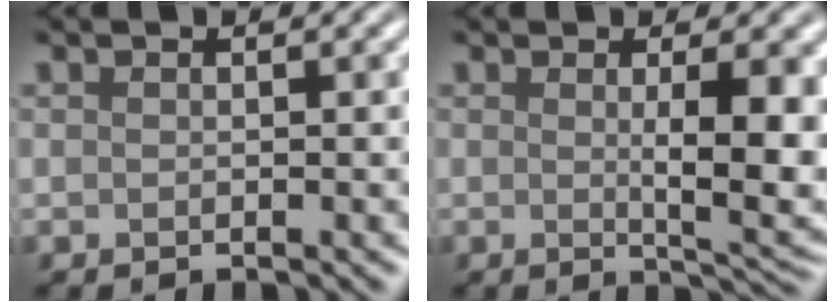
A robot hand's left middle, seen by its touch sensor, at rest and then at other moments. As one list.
[{"total": 6.4, "force": [0.4, 1.5, 6.2], "torque": [-0.084, -0.008, 0.013]}]